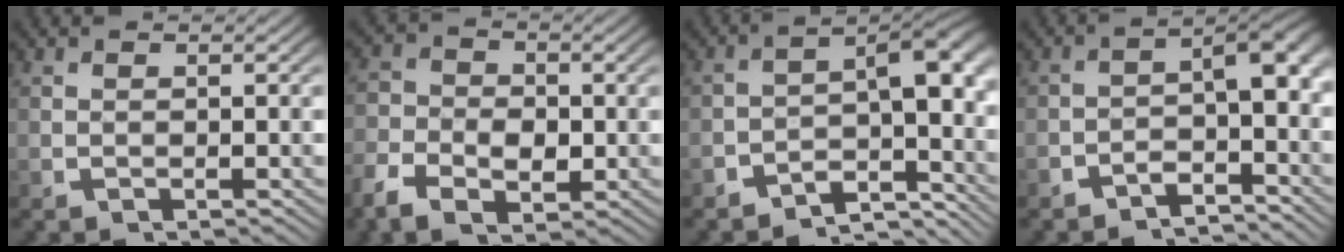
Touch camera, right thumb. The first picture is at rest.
{"total": 4.1, "force": [-1.5, 2.9, 2.5], "torque": [-0.037, -0.014, -0.029]}
{"total": 8.3, "force": [-3.1, 4.5, 6.3], "torque": [-0.069, -0.015, -0.054]}
{"total": 5.4, "force": [-1.9, 2.8, 4.2], "torque": [-0.041, -0.004, -0.037]}